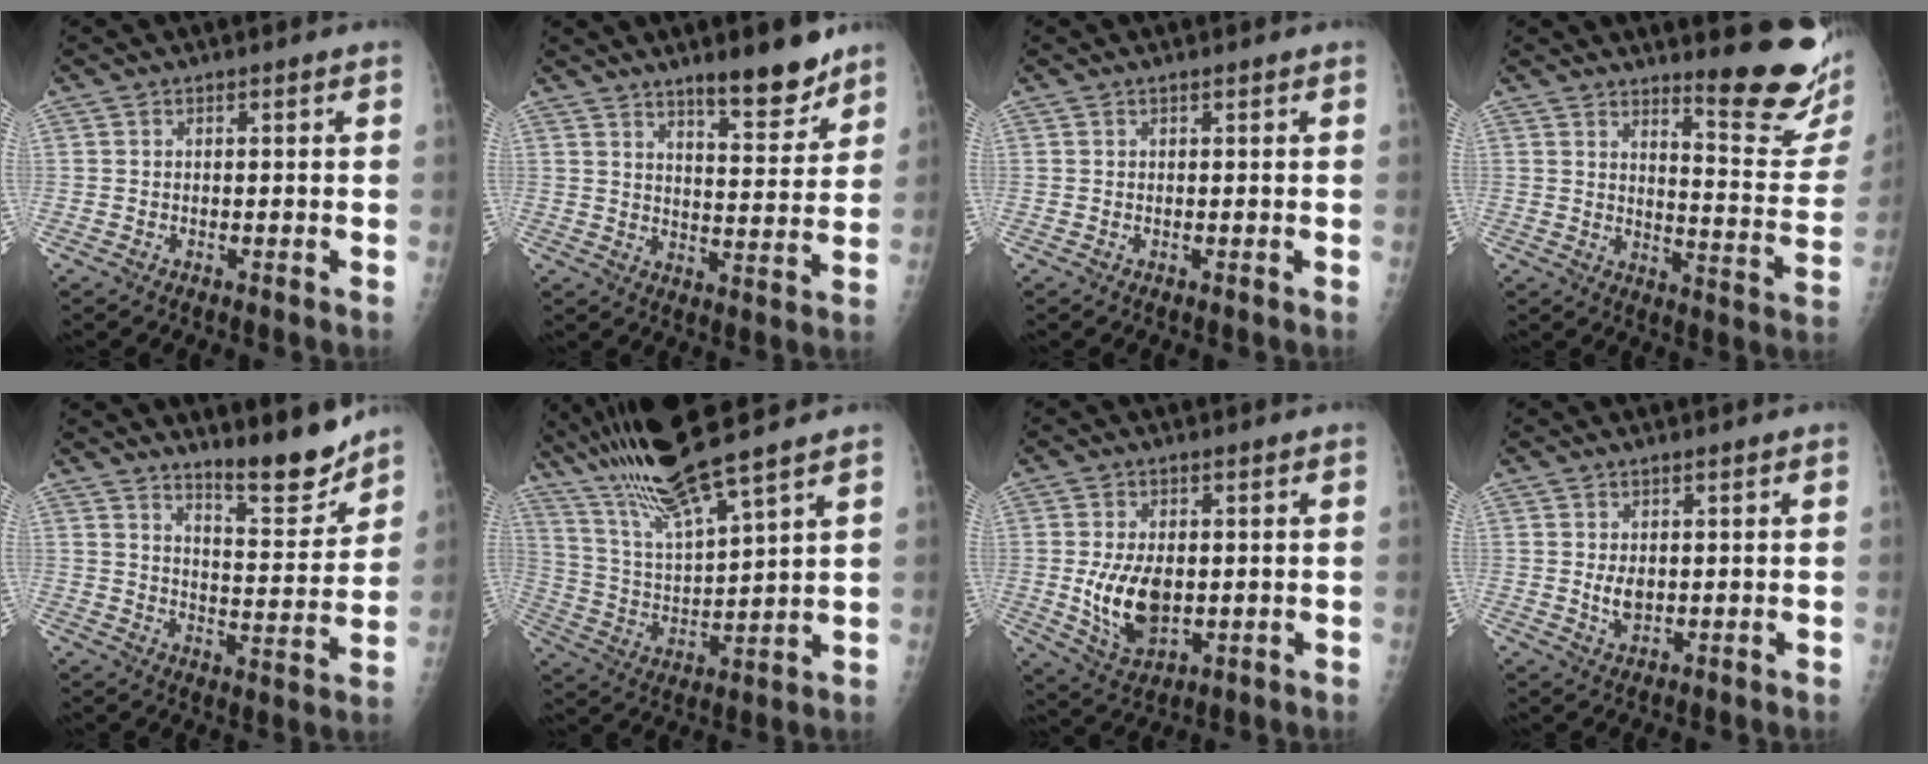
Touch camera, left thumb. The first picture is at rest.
{"total": 10.1, "force": [7.8, 2.2, 6.0], "torque": [-0.060, -0.060, 0.122]}
{"total": 0.0}
{"total": 14.9, "force": [11.4, 2.3, 9.3], "torque": [-0.095, -0.122, 0.151]}
{"total": 10.3, "force": [9.0, 1.5, 4.9], "torque": [-0.046, -0.078, 0.147]}
{"total": 16.6, "force": [13.3, 1.0, 10.0], "torque": [-0.176, -0.053, 0.258]}
{"total": 9.6, "force": [-0.5, 5.6, 7.8], "torque": [-0.128, -0.013, 0.008]}
{"total": 3.1, "force": [0.6, 1.8, 2.5], "torque": [-0.034, -0.010, 0.019]}